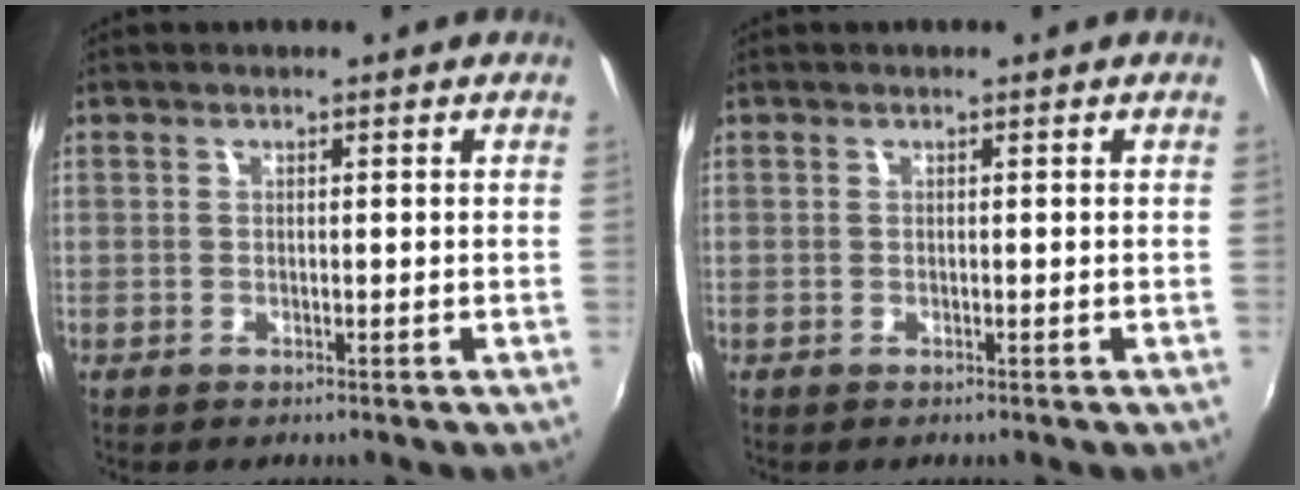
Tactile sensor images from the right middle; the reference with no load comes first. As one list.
[{"total": 0.0}]